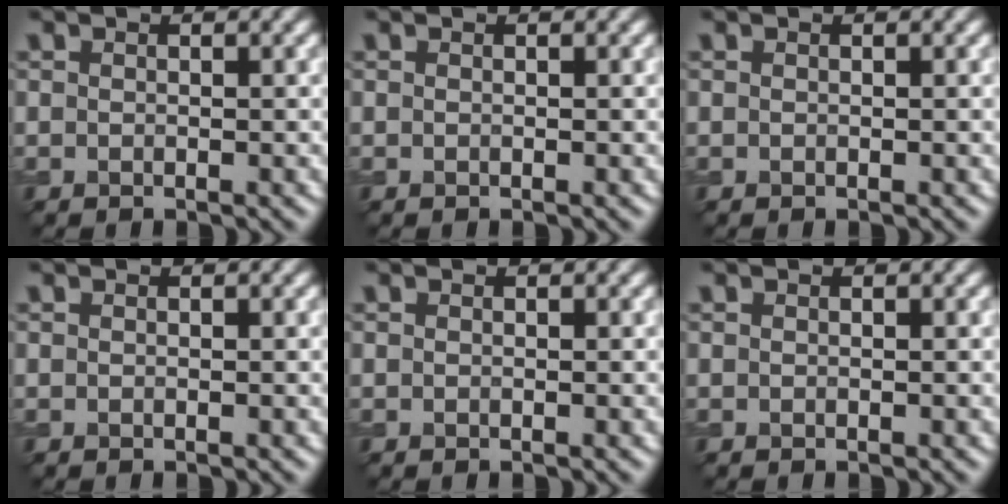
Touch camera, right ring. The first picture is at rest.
{"total": 0.0}
{"total": 0.0}
{"total": 0.0}
{"total": 0.0}
{"total": 0.0}